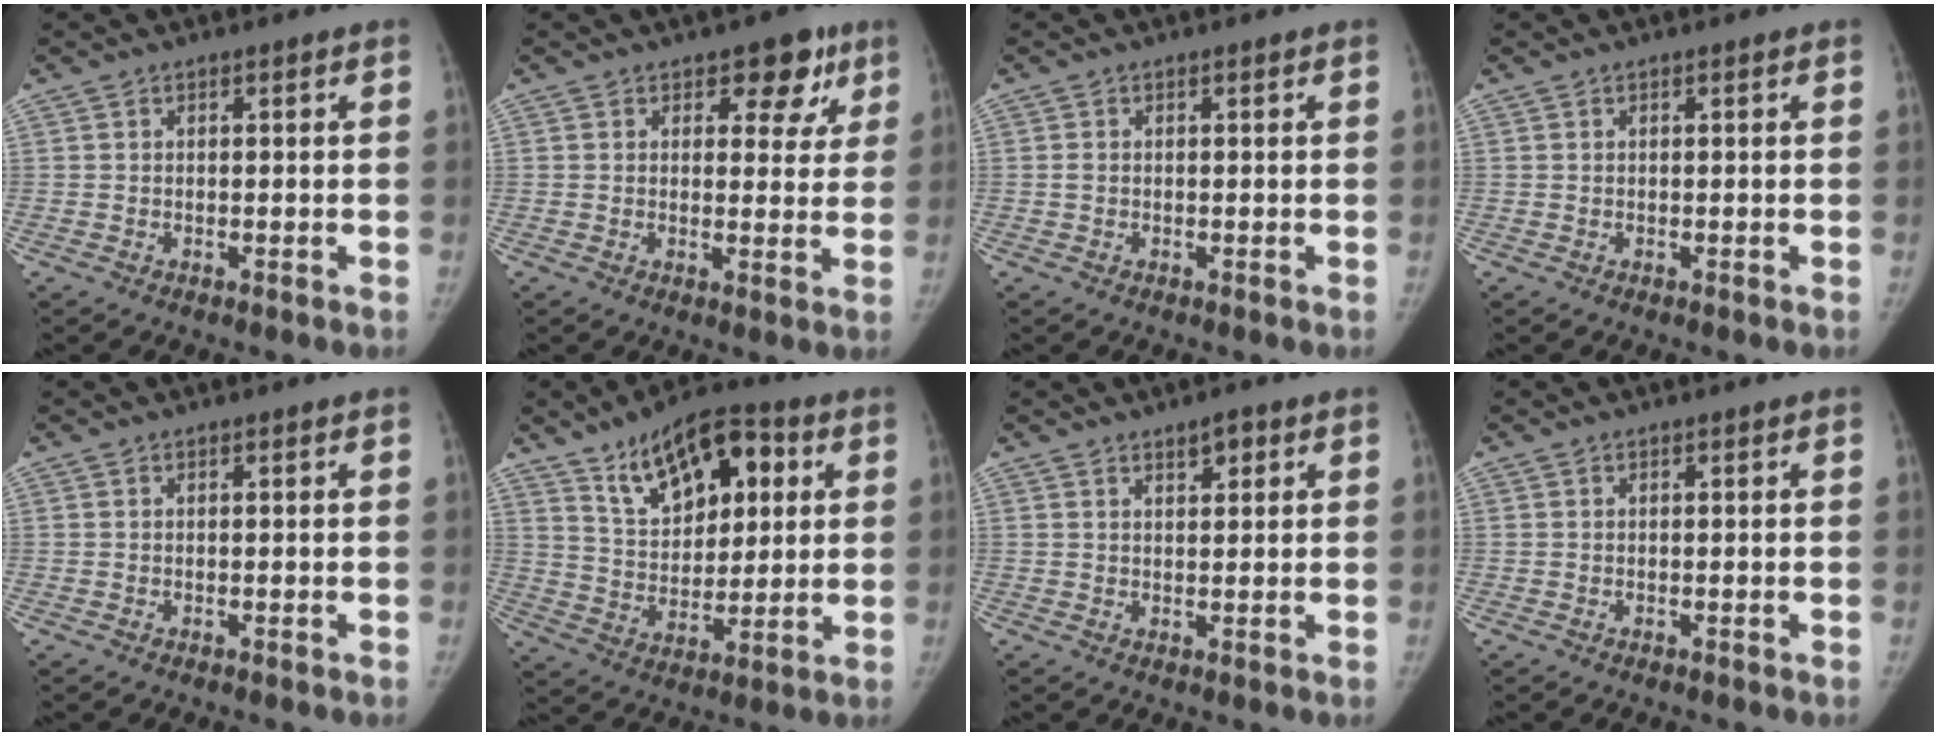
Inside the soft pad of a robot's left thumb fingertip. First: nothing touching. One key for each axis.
{"total": 7.0, "fx": 3.8, "fy": 4.4, "fz": 3.9, "tx": -0.002, "ty": -0.013, "tz": 0.044}
{"total": 0.6, "fx": 0.0, "fy": 0.5, "fz": 0.4, "tx": -0.005, "ty": 0.002, "tz": 0.001}
{"total": 0.0}
{"total": 0.0}
{"total": 16.5, "fx": 7.4, "fy": 9.0, "fz": 11.8, "tx": -0.137, "ty": -0.016, "tz": 0.126}
{"total": 2.3, "fx": 1.5, "fy": 1.0, "fz": 1.5, "tx": -0.013, "ty": -0.009, "tz": 0.023}
{"total": 0.0}